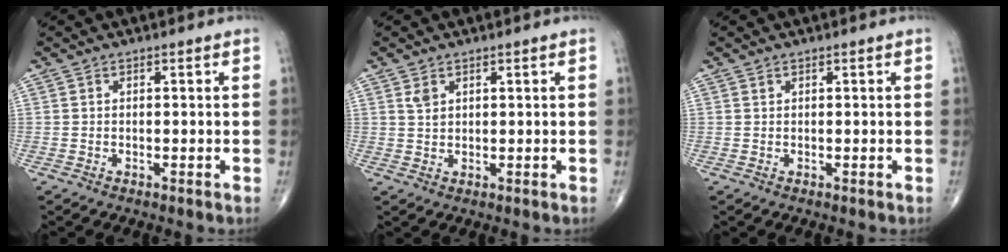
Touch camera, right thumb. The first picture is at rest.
{"total": 1.9, "force": [1.0, 1.2, 1.1], "torque": [-0.015, -0.002, 0.024]}
{"total": 0.0}